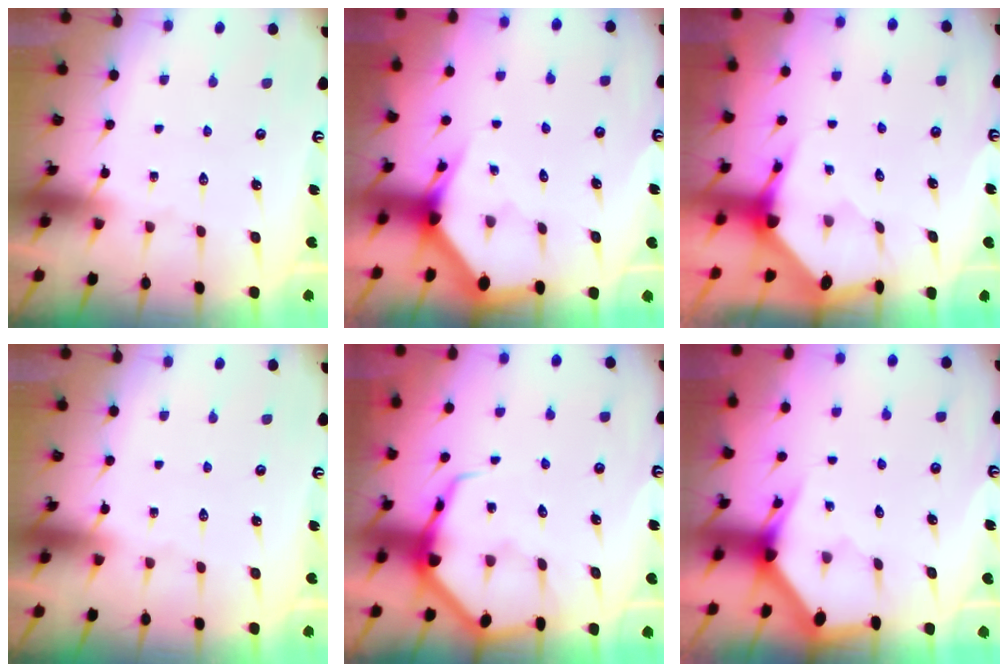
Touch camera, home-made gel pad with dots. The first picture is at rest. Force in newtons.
{"total": 3.0, "press": 3.0, "slide": 0.1}
{"total": 3.6, "press": 3.6, "slide": 0.5}
{"total": 0.0}
{"total": 7.3, "press": 7.2, "slide": 0.8}
{"total": 3.0, "press": 3.0, "slide": 0.0}